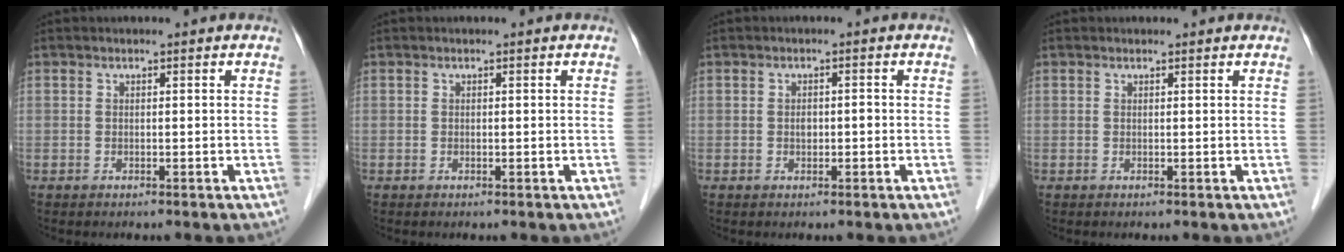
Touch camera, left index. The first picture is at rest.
{"total": 0.0}
{"total": 1.3, "force": [-0.2, 0.8, 1.1], "torque": [-0.020, 0.004, -0.003]}
{"total": 0.6, "force": [0.6, 0.1, 0.0], "torque": [-0.005, 0.005, 0.009]}